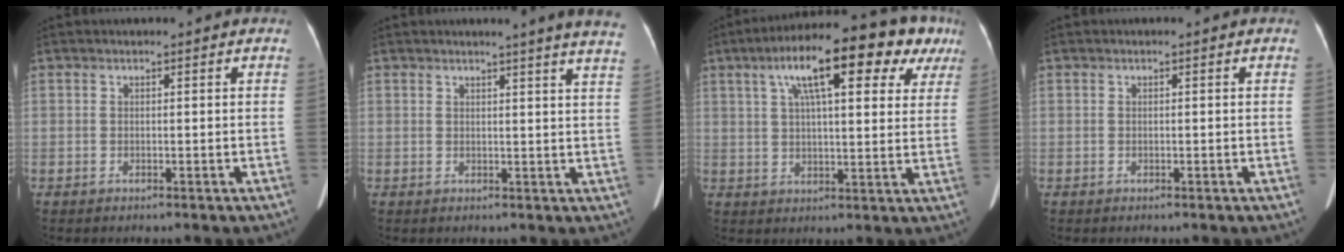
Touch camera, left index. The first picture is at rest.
{"total": 9.8, "force": [8.7, -1.0, 4.3], "torque": [-0.047, -0.039, 0.074]}
{"total": 18.5, "force": [9.8, 5.6, 14.7], "torque": [-0.228, 0.053, 0.140]}
{"total": 0.0}